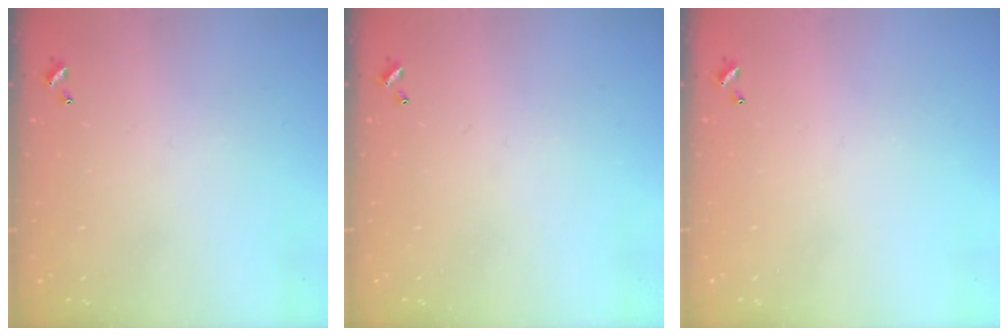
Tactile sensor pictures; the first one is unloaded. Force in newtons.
{"total": 0.0}
{"total": 0.0}